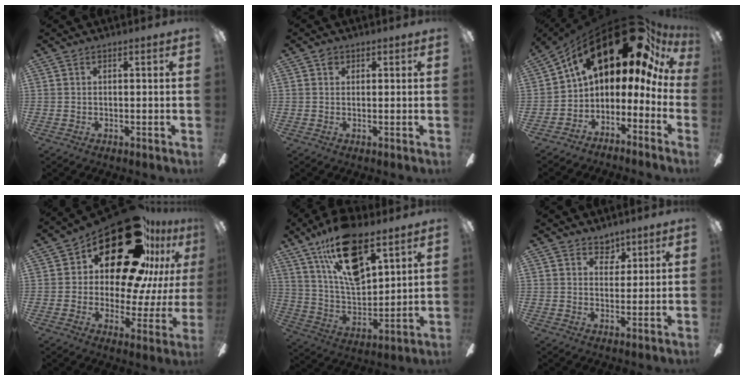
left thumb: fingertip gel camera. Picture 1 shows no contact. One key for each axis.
{"total": 1.6, "fx": 0.8, "fy": 1.2, "fz": 0.8, "tx": -0.010, "ty": 0.000, "tz": 0.012}
{"total": 24.1, "fx": 14.9, "fy": 11.3, "fz": 15.2, "tx": -0.237, "ty": -0.101, "tz": 0.282}
{"total": 26.7, "fx": 15.6, "fy": 12.8, "fz": 17.5, "tx": -0.266, "ty": -0.092, "tz": 0.271}
{"total": 20.1, "fx": 12.6, "fy": 8.9, "fz": 12.9, "tx": -0.232, "ty": -0.063, "tz": 0.220}
{"total": 4.2, "fx": 3.3, "fy": 2.4, "fz": 0.8, "tx": -0.004, "ty": -0.016, "tz": 0.058}